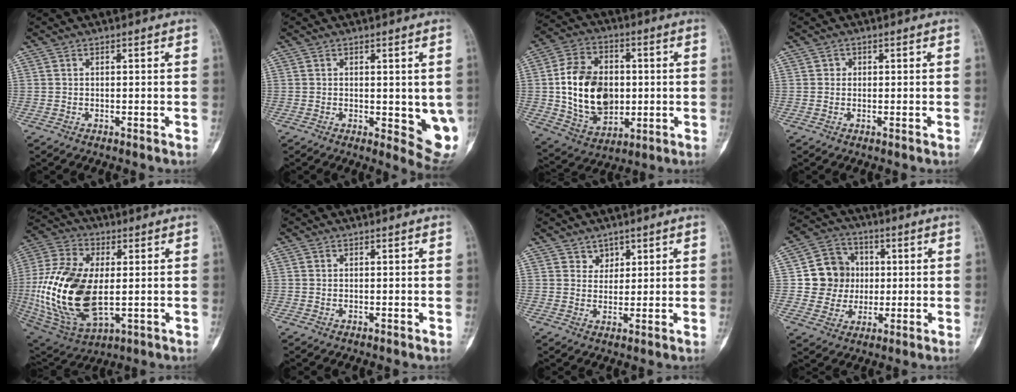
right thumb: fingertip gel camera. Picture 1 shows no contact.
{"total": 8.1, "force": [-0.5, 3.4, 7.3], "torque": [-0.060, -0.018, -0.001]}
{"total": 18.0, "force": [0.2, 12.7, 12.7], "torque": [-0.190, 0.002, 0.014]}
{"total": 1.0, "force": [0.1, 1.0, 0.1], "torque": [0.011, 0.003, 0.000]}
{"total": 23.8, "force": [-0.7, 13.3, 19.8], "torque": [-0.409, -0.010, 0.001]}
{"total": 0.5, "force": [0.1, 0.4, 0.3], "torque": [0.001, 0.000, 0.000]}
{"total": 3.1, "force": [2.0, 2.3, 0.2], "torque": [0.028, -0.012, 0.030]}
{"total": 11.0, "force": [0.8, 10.4, 3.5], "torque": [-0.007, 0.012, 0.015]}